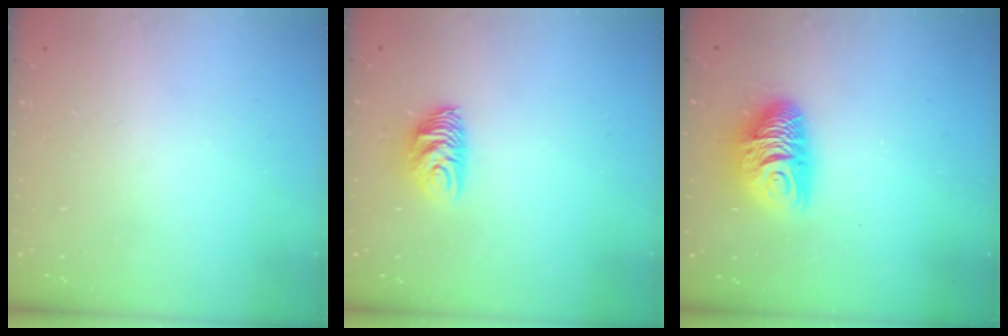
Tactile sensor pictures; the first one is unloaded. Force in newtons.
{"total": 7.5, "press": 7.4, "slide": 0.8}
{"total": 10.5, "press": 10.5, "slide": 0.5}